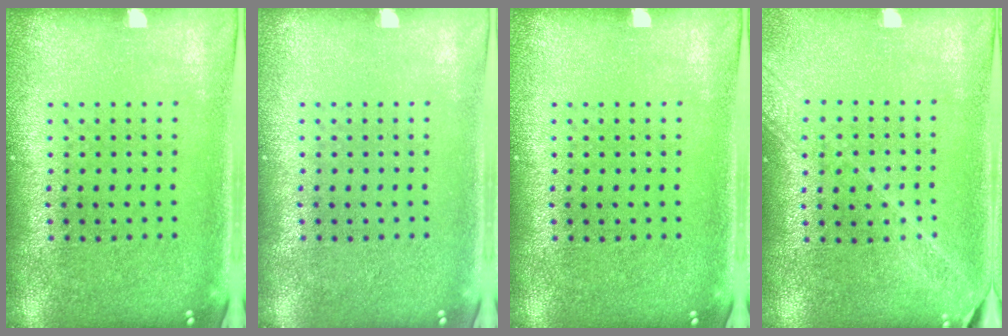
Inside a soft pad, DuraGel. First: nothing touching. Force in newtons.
{"total": 0.0}
{"total": 0.0}
{"total": 1.6, "press": 1.5, "slide": 0.7}